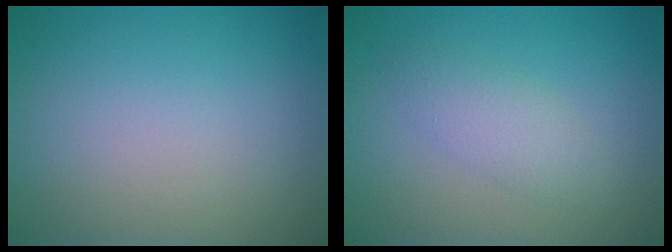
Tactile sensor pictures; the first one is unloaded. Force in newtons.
{"total": 2.4, "press": 2.4, "slide": 0.0}